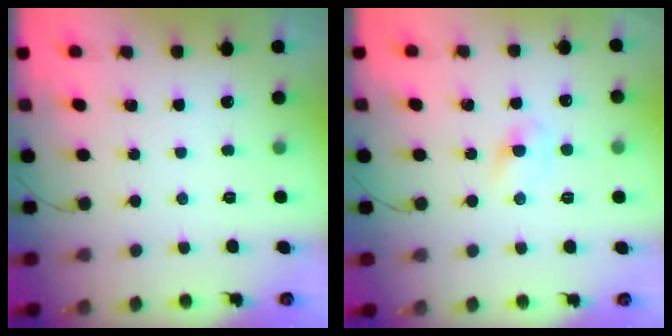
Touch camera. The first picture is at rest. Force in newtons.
{"total": 3.0, "press": 2.7, "slide": 1.2}